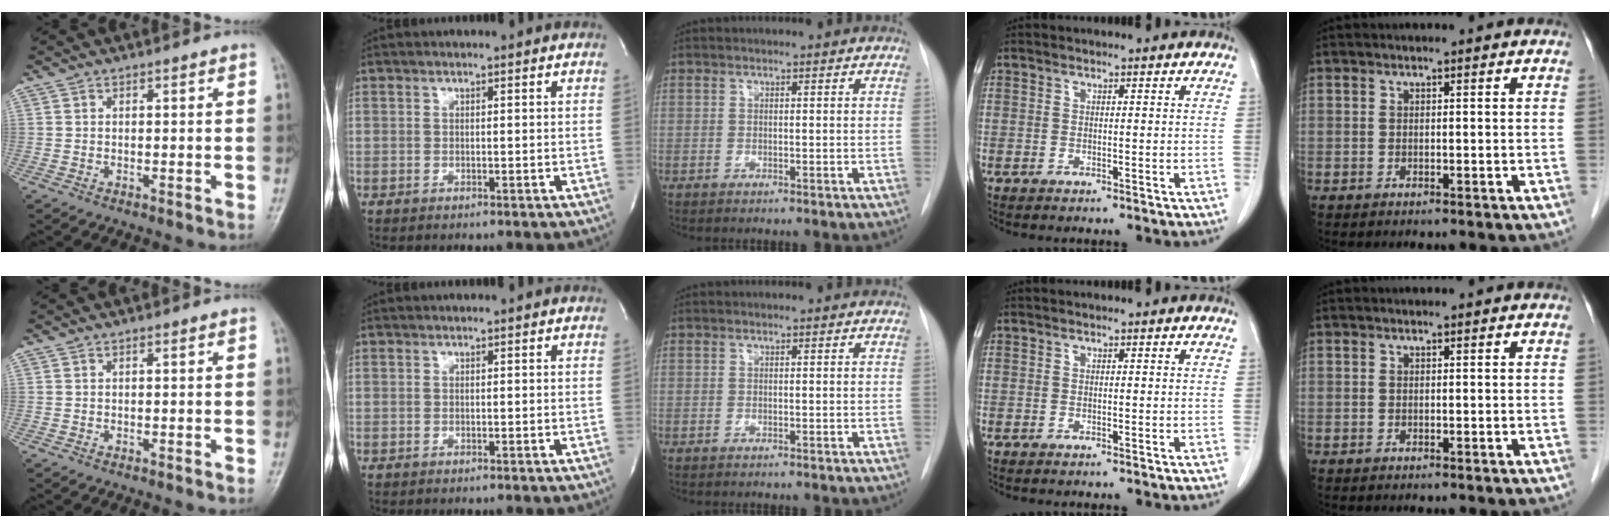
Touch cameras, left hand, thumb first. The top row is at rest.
{}